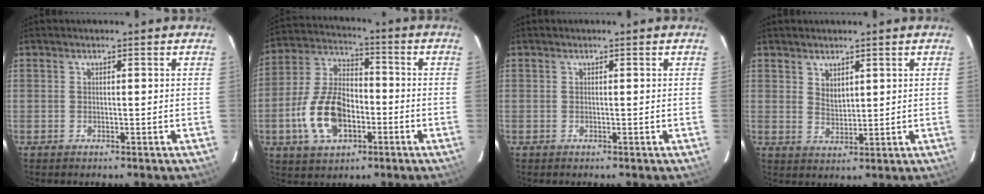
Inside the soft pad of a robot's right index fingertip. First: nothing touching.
{"total": 14.2, "force": [-4.6, 8.5, 10.5], "torque": [-0.219, 0.015, -0.076]}
{"total": 0.0}
{"total": 2.9, "force": [2.0, 1.5, 1.5], "torque": [-0.022, -0.002, 0.038]}